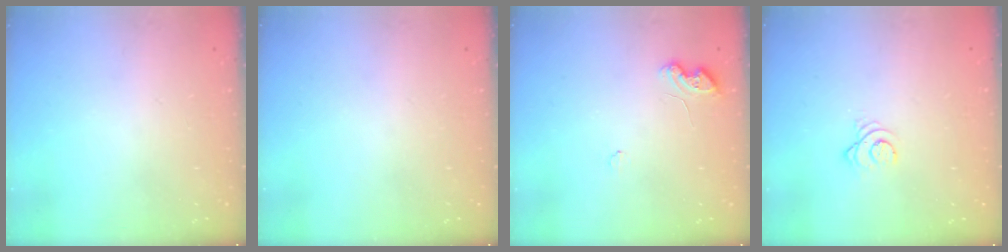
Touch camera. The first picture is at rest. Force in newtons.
{"total": 0.0}
{"total": 5.3, "press": 5.3, "slide": 0.7}
{"total": 2.9, "press": 2.9, "slide": 0.4}